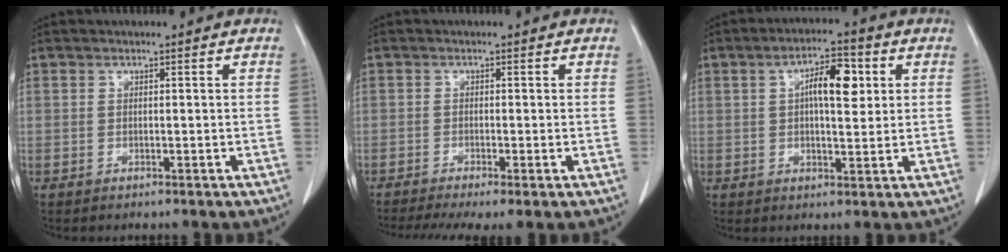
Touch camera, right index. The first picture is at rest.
{"total": 6.7, "force": [-4.5, 1.1, 4.9], "torque": [-0.080, -0.014, -0.077]}
{"total": 7.4, "force": [1.9, 2.5, 6.7], "torque": [-0.111, 0.014, 0.029]}